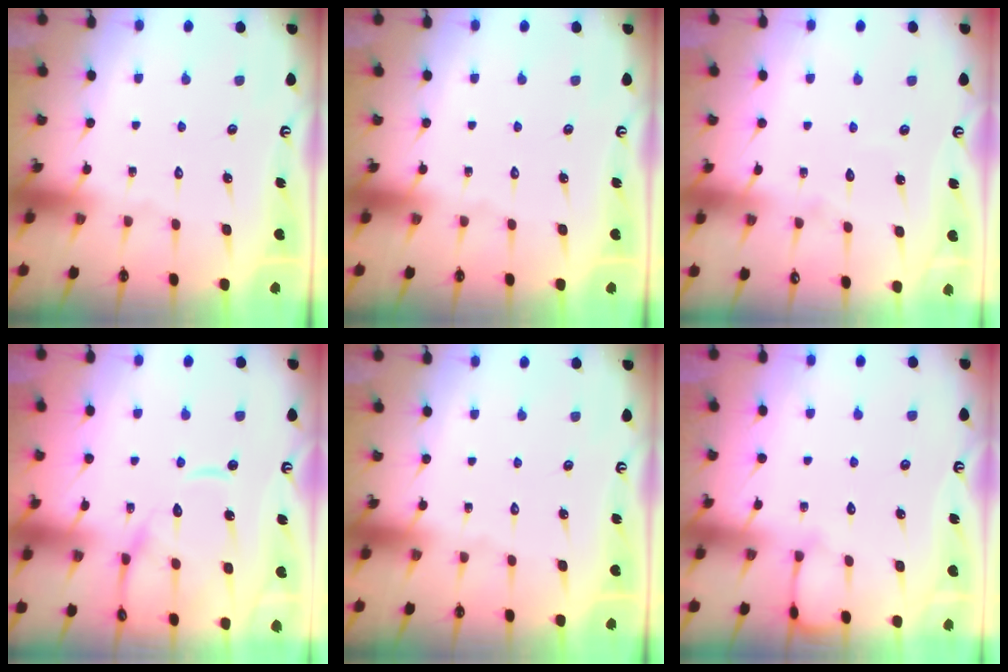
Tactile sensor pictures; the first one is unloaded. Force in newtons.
{"total": 0.0}
{"total": 4.4, "press": 4.3, "slide": 0.4}
{"total": 14.0, "press": 13.9, "slide": 1.4}
{"total": 0.0}
{"total": 3.2, "press": 3.2, "slide": 0.4}